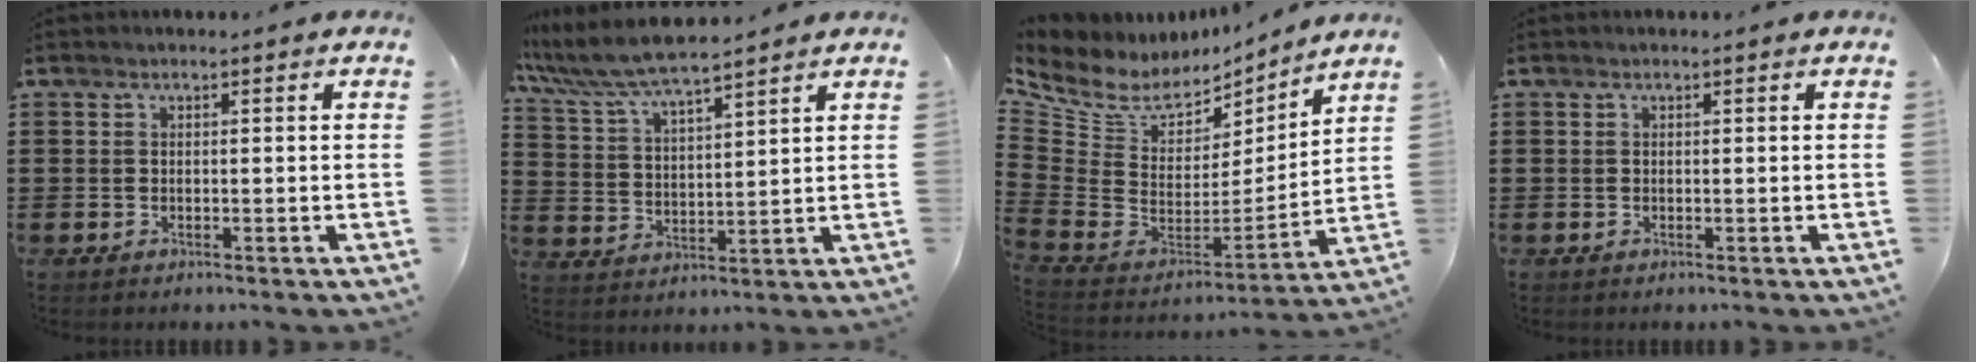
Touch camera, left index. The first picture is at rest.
{"total": 7.0, "force": [6.3, 0.6, 3.1], "torque": [-0.083, -0.025, 0.110]}
{"total": 6.4, "force": [4.7, 3.9, 1.7], "torque": [-0.073, -0.043, 0.084]}
{"total": 0.0}